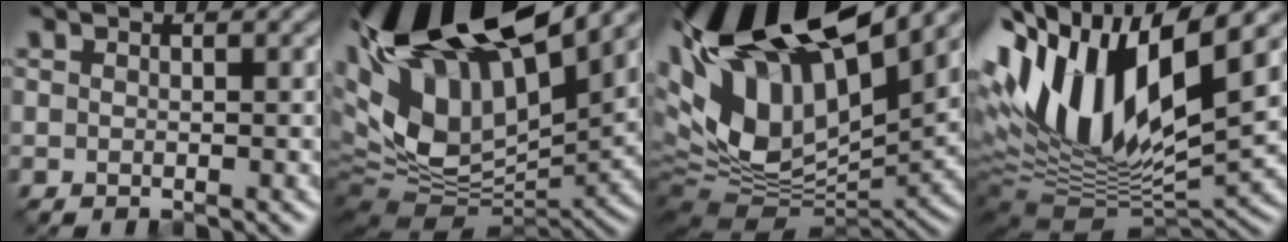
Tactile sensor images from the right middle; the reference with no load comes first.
{"total": 18.8, "force": [7.2, 9.5, 14.5], "torque": [-0.243, 0.022, 0.152]}
{"total": 17.2, "force": [7.1, 8.1, 13.5], "torque": [-0.247, 0.014, 0.149]}
{"total": 14.8, "force": [3.1, 6.7, 12.8], "torque": [-0.245, 0.007, 0.048]}